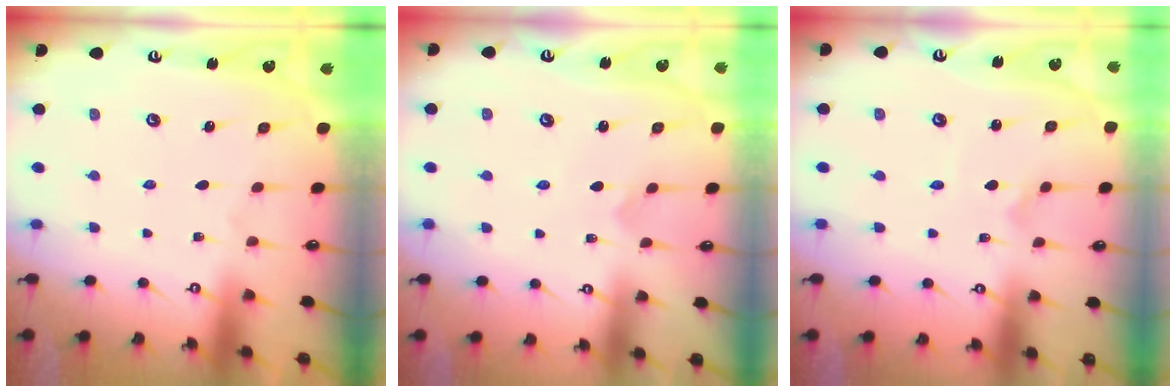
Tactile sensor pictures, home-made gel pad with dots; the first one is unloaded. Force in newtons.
{"total": 2.3, "press": 2.3, "slide": 0.2}
{"total": 2.0, "press": 2.0, "slide": 0.3}